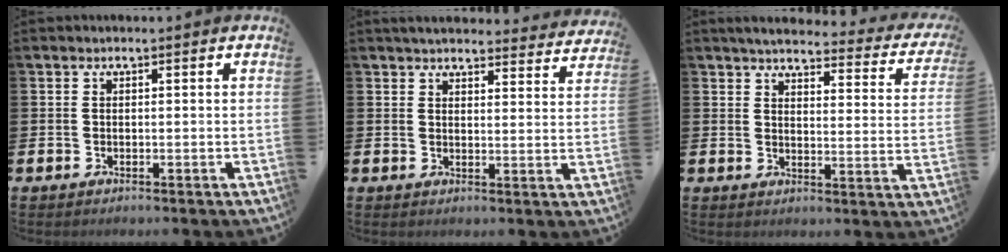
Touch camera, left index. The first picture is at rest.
{"total": 4.5, "force": [4.4, 0.6, 0.7], "torque": [-0.017, -0.027, 0.077]}
{"total": 3.8, "force": [3.4, 0.8, 1.5], "torque": [-0.044, -0.028, 0.051]}